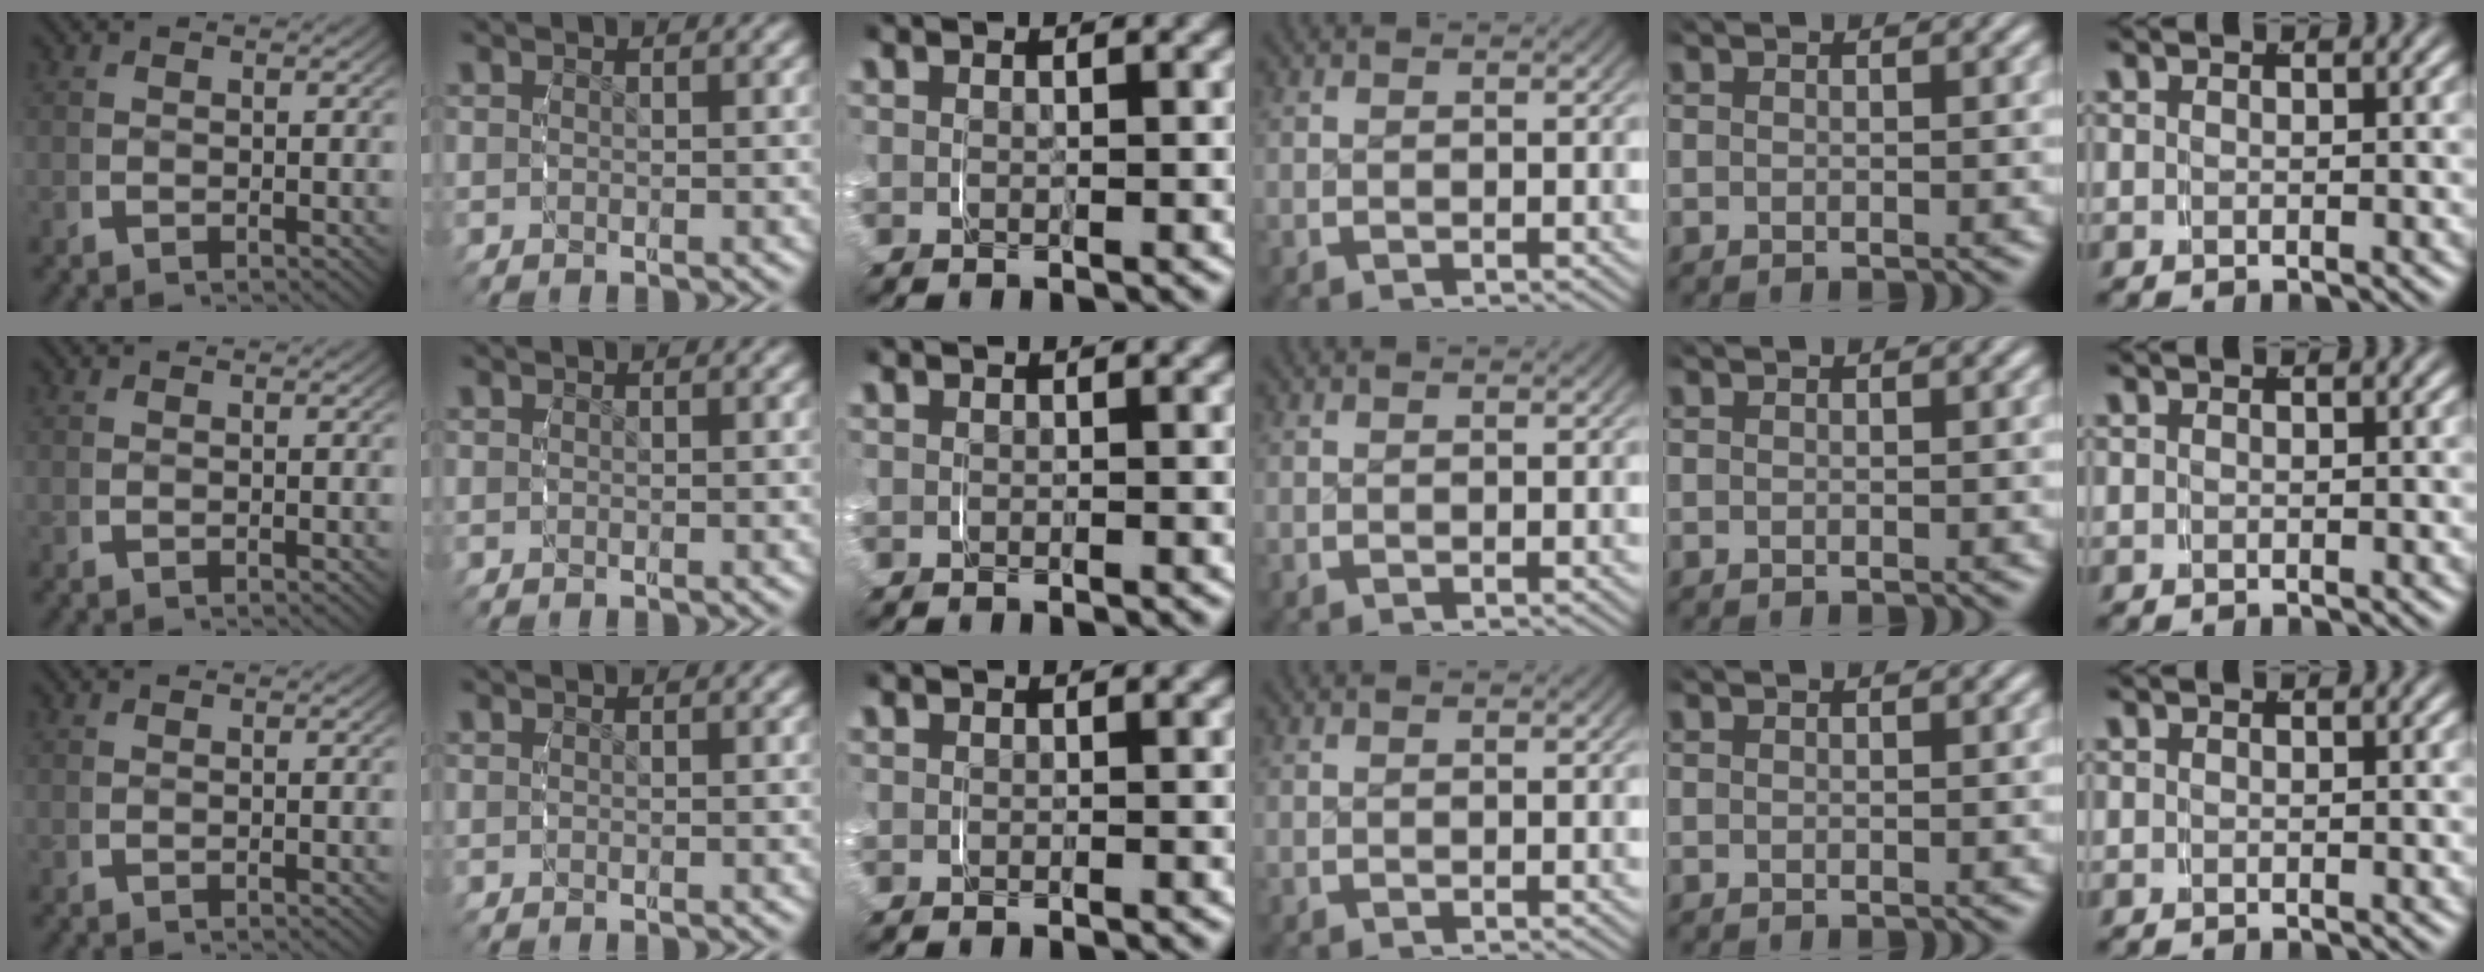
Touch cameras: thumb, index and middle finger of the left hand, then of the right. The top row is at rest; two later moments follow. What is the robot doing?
{"motion": "grasp_and_lifting", "object": "ribbon"}